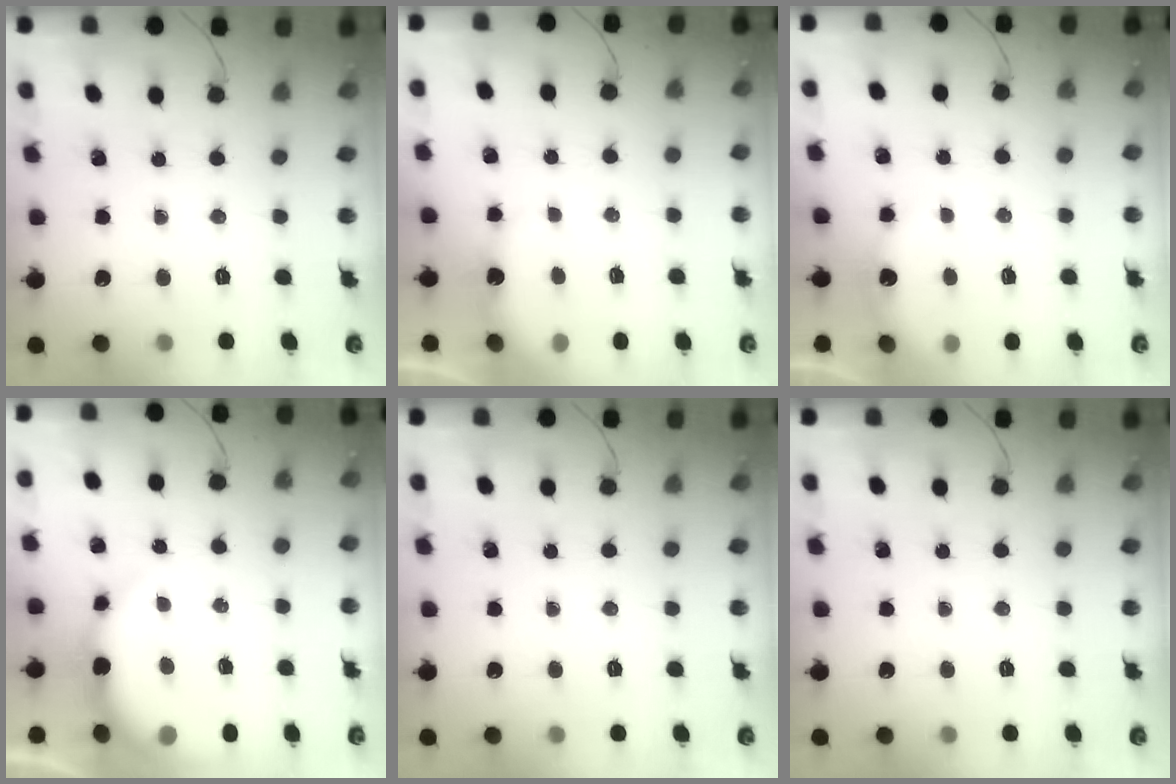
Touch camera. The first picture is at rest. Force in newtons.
{"total": 5.7, "press": 5.7, "slide": 1.0}
{"total": 5.9, "press": 5.8, "slide": 1.1}
{"total": 8.8, "press": 8.6, "slide": 1.9}
{"total": 0.0}
{"total": 0.0}